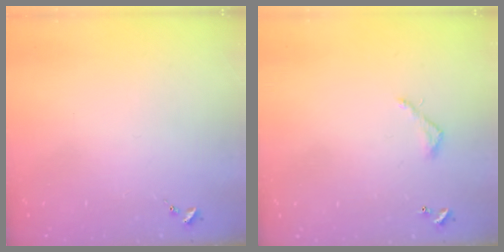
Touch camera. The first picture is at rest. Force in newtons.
{"total": 4.1, "press": 4.1, "slide": 0.3}